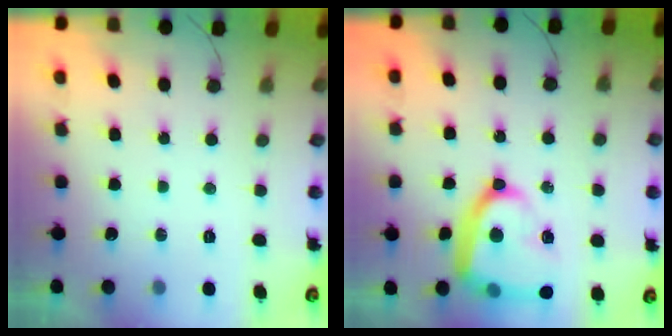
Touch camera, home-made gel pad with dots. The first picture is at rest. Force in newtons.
{"total": 17.3, "press": 17.2, "slide": 1.5}